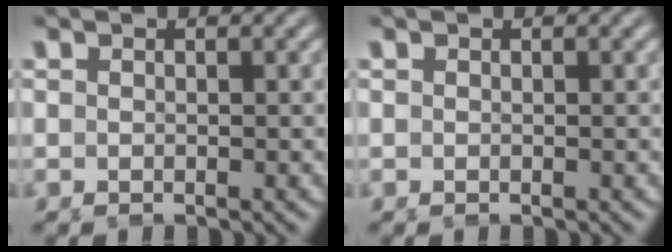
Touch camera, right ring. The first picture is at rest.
{"total": 0.0}